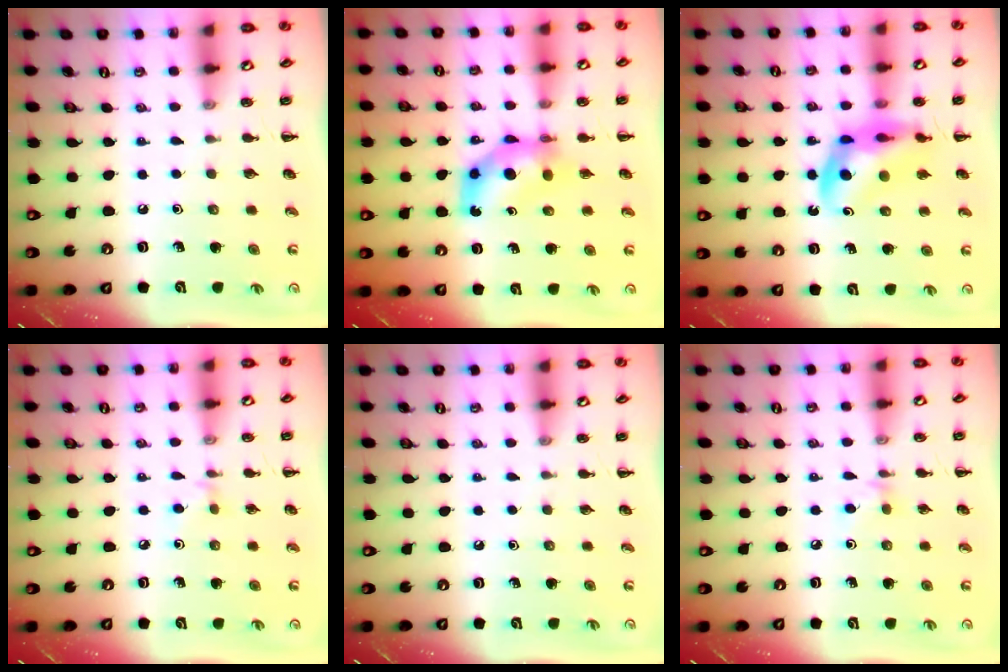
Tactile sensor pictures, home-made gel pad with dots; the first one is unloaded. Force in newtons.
{"total": 8.0, "press": 7.9, "slide": 1.5}
{"total": 12.3, "press": 11.9, "slide": 3.3}
{"total": 2.9, "press": 2.8, "slide": 0.9}
{"total": 0.0}
{"total": 4.7, "press": 4.5, "slide": 1.5}